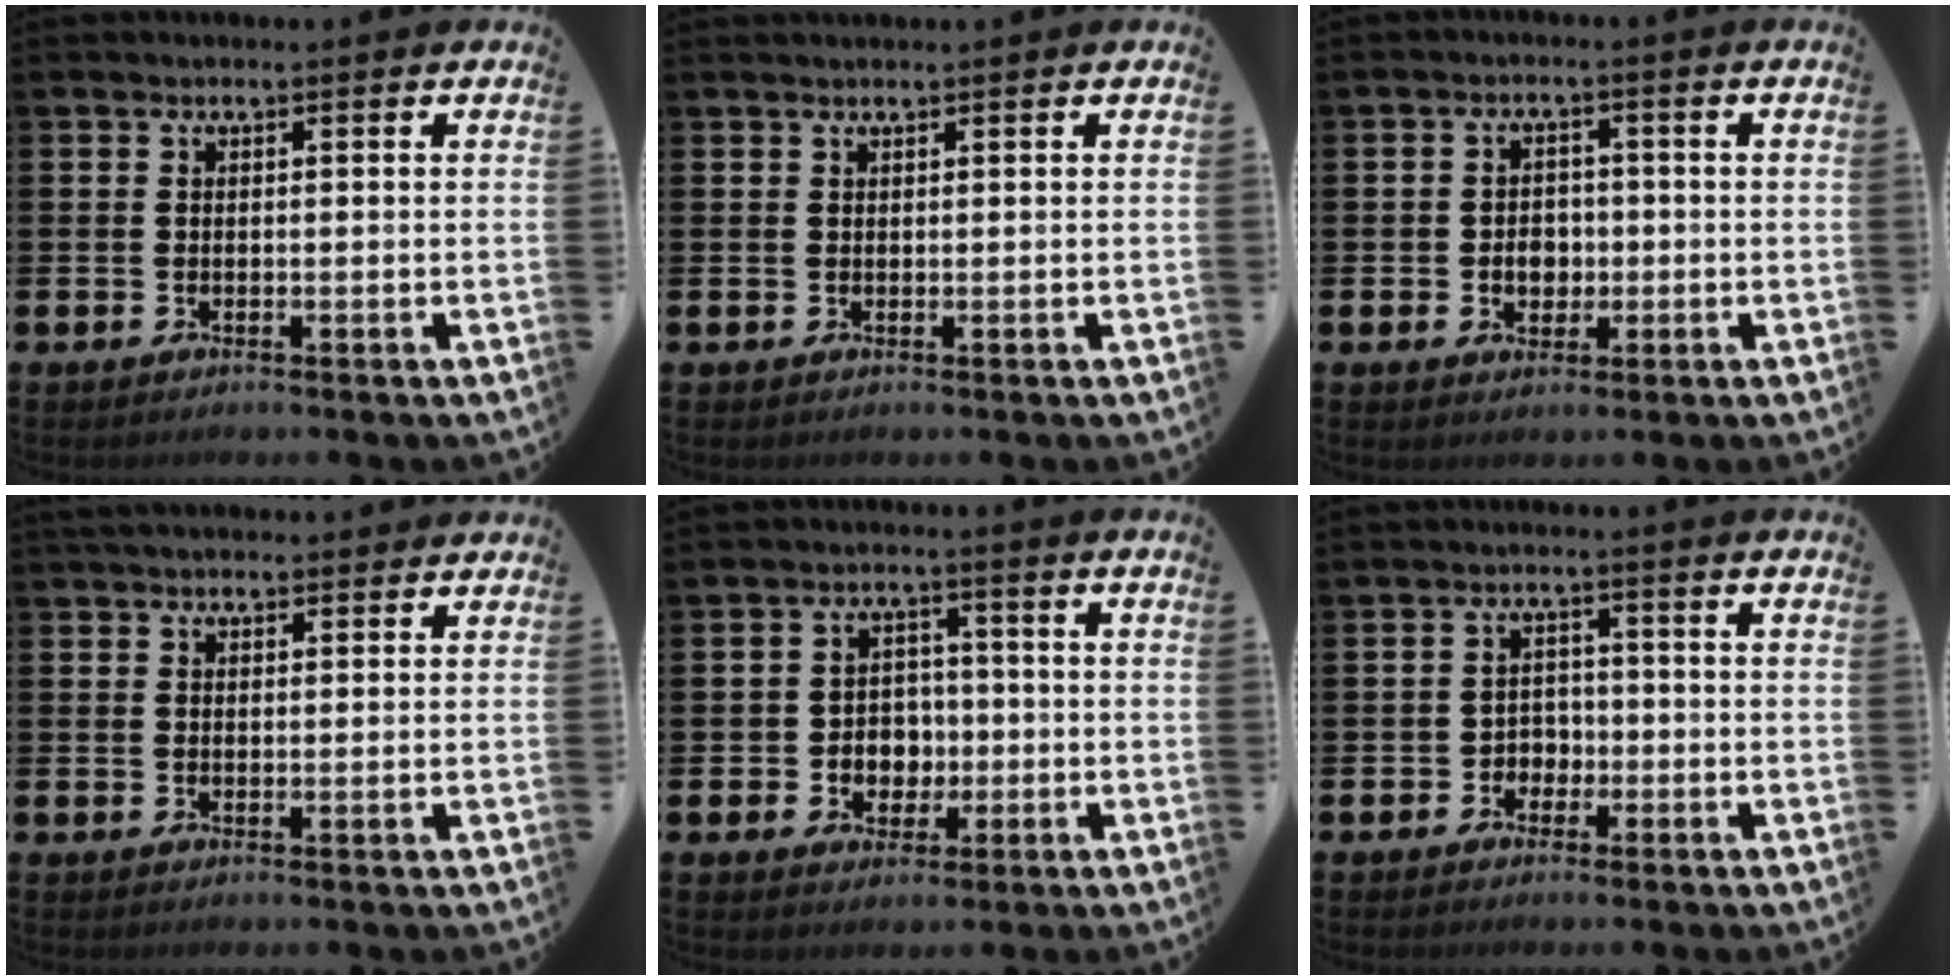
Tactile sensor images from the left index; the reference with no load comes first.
{"total": 0.5, "force": [0.5, -0.1, 0.1], "torque": [0.001, -0.001, 0.010]}
{"total": 3.3, "force": [-0.5, 2.7, 1.9], "torque": [-0.022, -0.001, -0.019]}
{"total": 2.4, "force": [2.2, 0.6, 0.5], "torque": [0.000, -0.005, 0.038]}
{"total": 3.8, "force": [-0.4, 3.6, 1.2], "torque": [-0.025, 0.002, -0.017]}
{"total": 2.6, "force": [-1.4, 2.1, 0.6], "torque": [-0.015, 0.006, -0.033]}